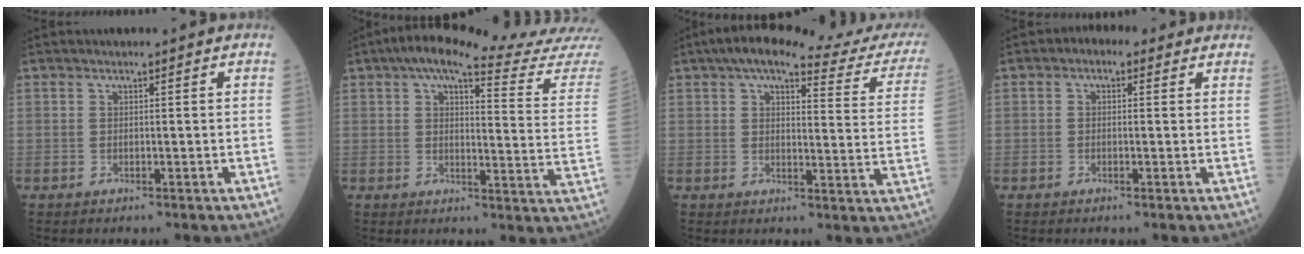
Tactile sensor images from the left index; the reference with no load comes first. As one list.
[{"total": 20.3, "force": [18.3, -0.4, 8.9], "torque": [-0.122, -0.065, 0.211]}, {"total": 22.0, "force": [19.1, 3.0, 10.5], "torque": [-0.130, -0.017, 0.212]}, {"total": 2.6, "force": [1.2, 1.8, 1.5], "torque": [-0.024, 0.024, 0.011]}]